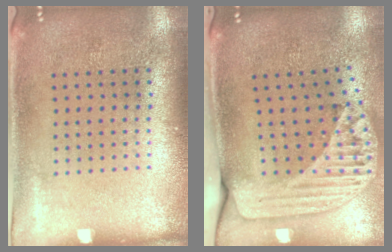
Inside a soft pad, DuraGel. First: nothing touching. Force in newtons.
{"total": 2.4, "press": 1.8, "slide": 1.7}